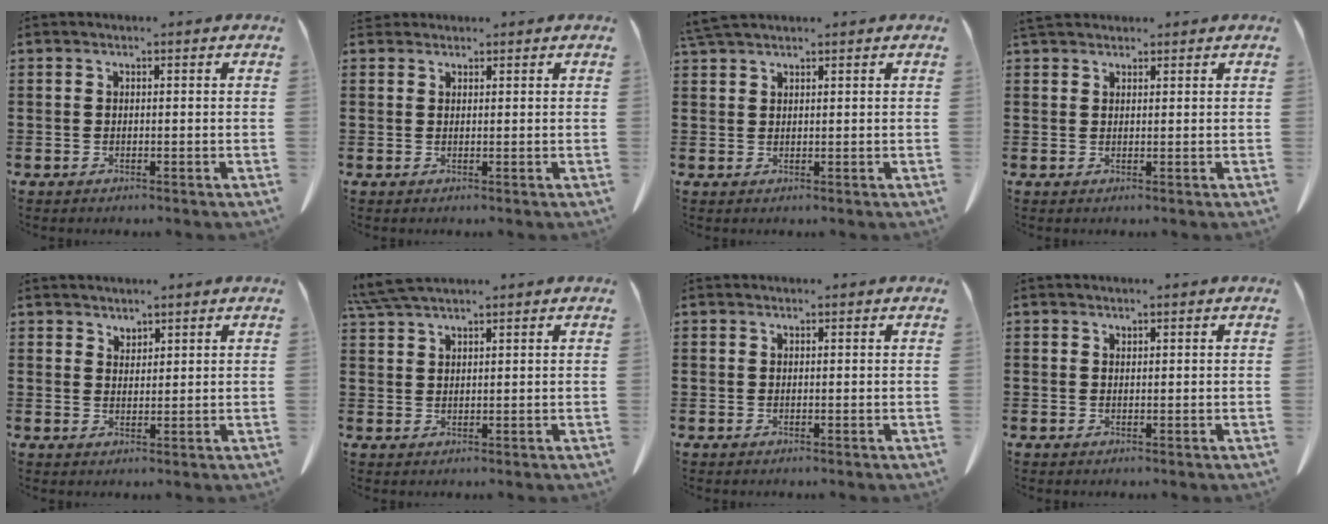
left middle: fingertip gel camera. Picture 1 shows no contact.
{"total": 1.4, "force": [1.3, 0.5, 0.2], "torque": [-0.009, 0.001, 0.026]}
{"total": 2.8, "force": [2.4, 0.4, 1.4], "torque": [-0.034, -0.001, 0.047]}
{"total": 2.4, "force": [2.1, 0.9, 0.9], "torque": [-0.024, 0.003, 0.042]}
{"total": 1.9, "force": [1.8, 0.5, 0.0], "torque": [-0.005, -0.001, 0.037]}
{"total": 4.6, "force": [3.9, 0.4, 2.4], "torque": [-0.057, -0.003, 0.075]}
{"total": 0.0}
{"total": 0.6, "force": [0.6, 0.2, 0.0], "torque": [-0.002, -0.002, 0.012]}